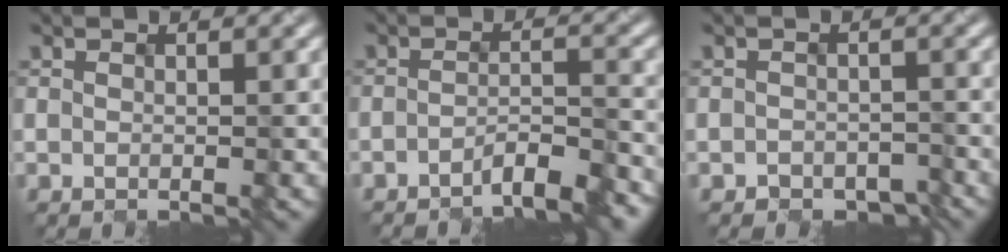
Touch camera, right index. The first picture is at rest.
{"total": 4.0, "force": [-3.1, 0.8, 2.3], "torque": [-0.034, 0.004, -0.054]}
{"total": 2.5, "force": [-2.2, 1.2, 0.5], "torque": [-0.006, -0.009, -0.028]}